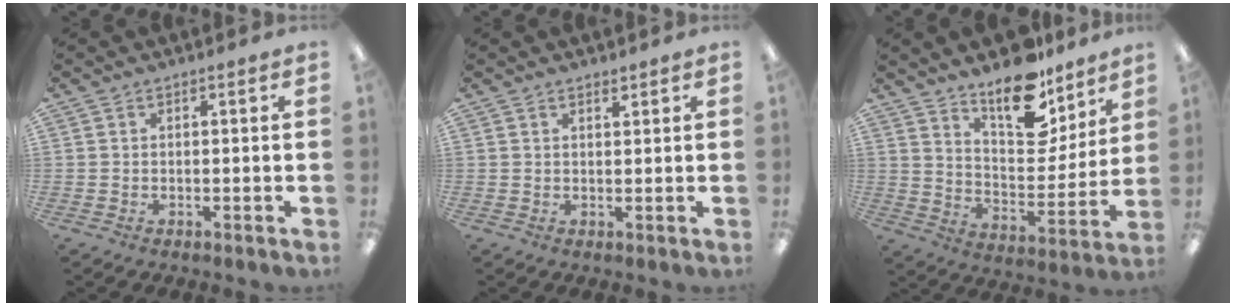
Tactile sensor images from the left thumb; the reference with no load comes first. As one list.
[{"total": 1.2, "force": [1.2, 0.2, 0.3], "torque": [-0.008, -0.001, 0.022]}, {"total": 16.4, "force": [13.0, 6.9, 7.1], "torque": [-0.107, -0.094, 0.232]}]